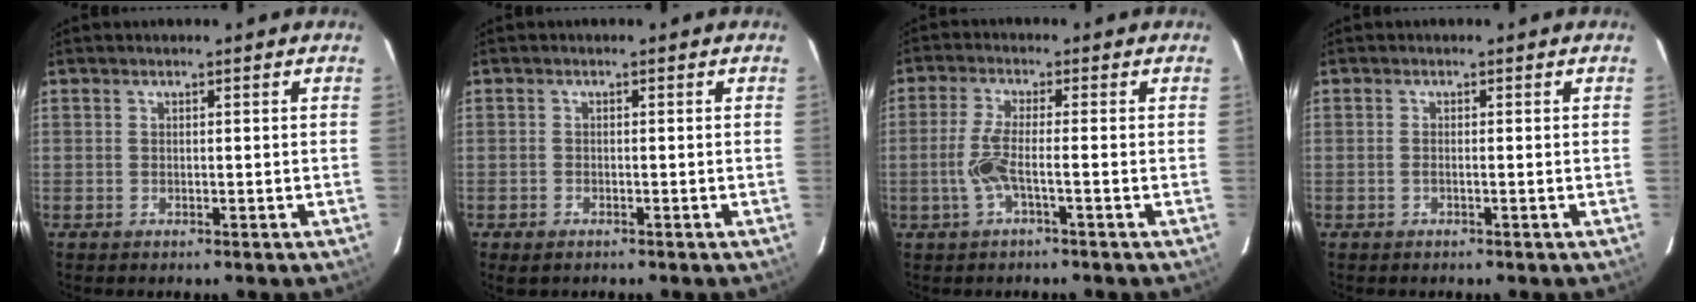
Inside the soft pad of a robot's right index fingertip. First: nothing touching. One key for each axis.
{"total": 1.8, "fx": -1.2, "fy": 0.9, "fz": 0.9, "tx": -0.020, "ty": -0.003, "tz": -0.010}
{"total": 4.5, "fx": -1.3, "fy": 0.2, "fz": 4.3, "tx": -0.099, "ty": 0.000, "tz": -0.028}
{"total": 0.7, "fx": -0.2, "fy": 0.1, "fz": 0.6, "tx": -0.012, "ty": 0.001, "tz": -0.003}